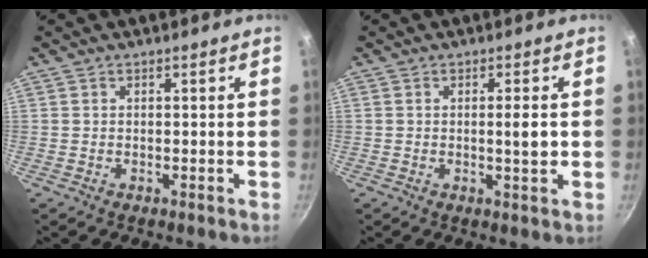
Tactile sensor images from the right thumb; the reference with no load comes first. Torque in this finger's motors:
{"motor_torque": [2.42, 2.59, 0.31, 0.22, 0.11]}